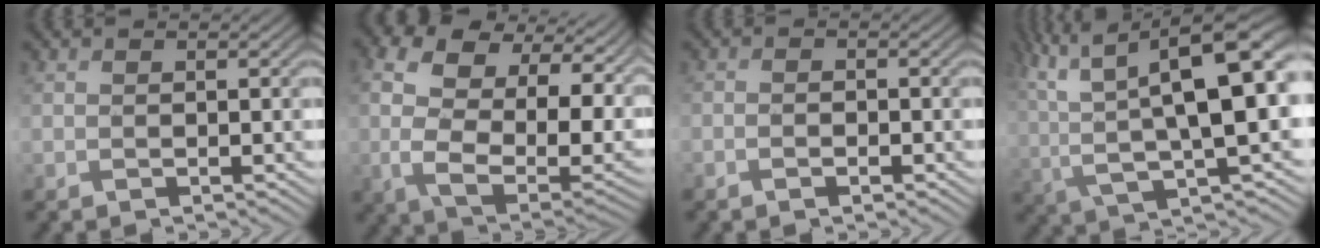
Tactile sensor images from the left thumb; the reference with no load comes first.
{"total": 16.1, "force": [3.3, 10.8, 11.4], "torque": [-0.233, -0.023, 0.088]}
{"total": 1.3, "force": [-1.2, 0.3, 0.4], "torque": [0.003, 0.002, -0.028]}
{"total": 15.4, "force": [3.0, 6.3, 13.8], "torque": [-0.255, -0.001, 0.061]}